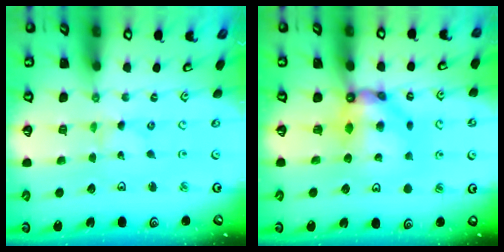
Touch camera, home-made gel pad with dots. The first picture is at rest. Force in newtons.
{"total": 9.6, "press": 9.5, "slide": 1.1}